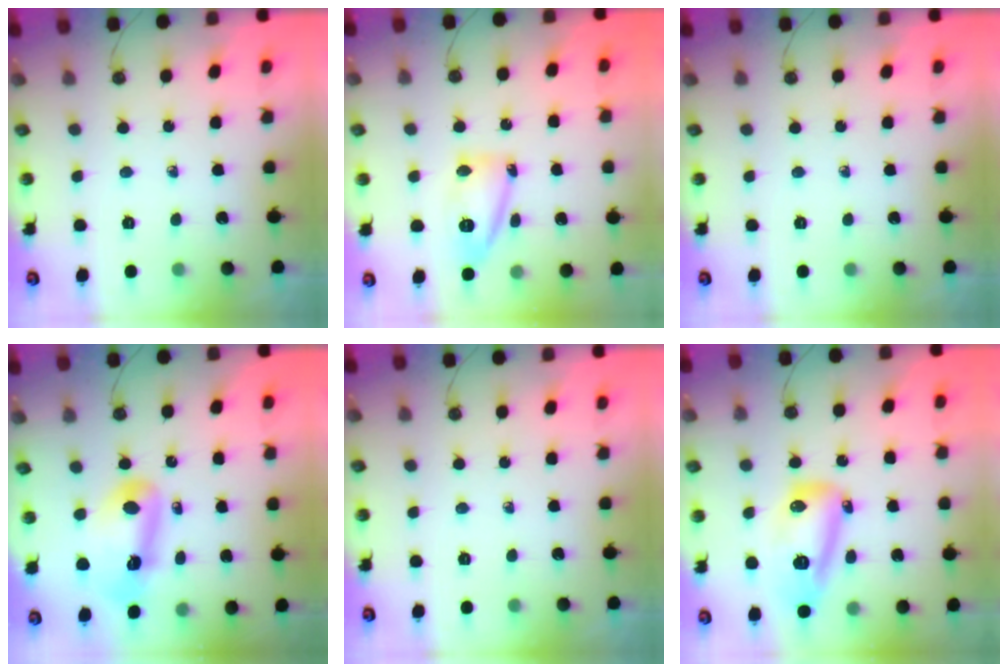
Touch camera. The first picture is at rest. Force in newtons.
{"total": 12.6, "press": 12.5, "slide": 1.5}
{"total": 0.0}
{"total": 13.8, "press": 13.7, "slide": 1.5}
{"total": 0.0}
{"total": 13.6, "press": 13.6, "slide": 1.3}